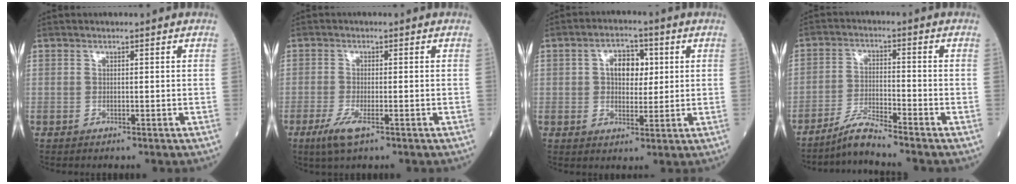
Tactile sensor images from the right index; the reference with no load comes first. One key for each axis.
{"total": 3.9, "fx": -2.1, "fy": 0.7, "fz": 3.2, "tx": -0.071, "ty": -0.010, "tz": -0.041}
{"total": 5.8, "fx": 1.3, "fy": 3.6, "fz": 4.4, "tx": -0.070, "ty": 0.017, "tz": 0.021}
{"total": 4.6, "fx": -4.3, "fy": -1.0, "fz": 1.4, "tx": -0.033, "ty": -0.022, "tz": -0.082}